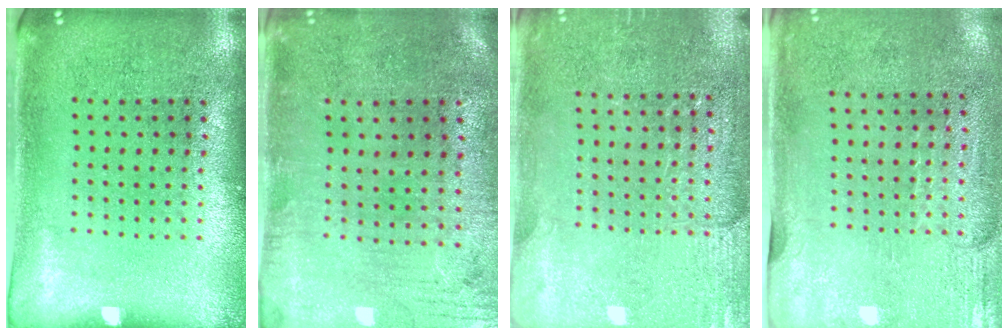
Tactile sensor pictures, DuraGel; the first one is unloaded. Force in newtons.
{"total": 0.6, "press": 0.4, "slide": 0.5}
{"total": 2.9, "press": 2.9, "slide": 0.5}
{"total": 2.9, "press": 2.5, "slide": 1.5}